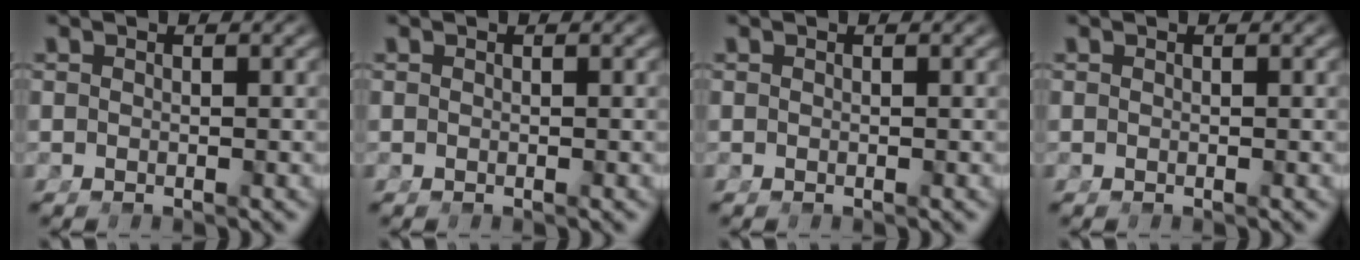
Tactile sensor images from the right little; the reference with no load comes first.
{"total": 0.0}
{"total": 0.0}
{"total": 0.0}